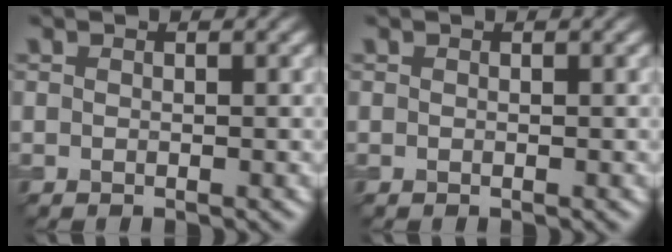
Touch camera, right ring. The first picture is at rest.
{"total": 0.0}